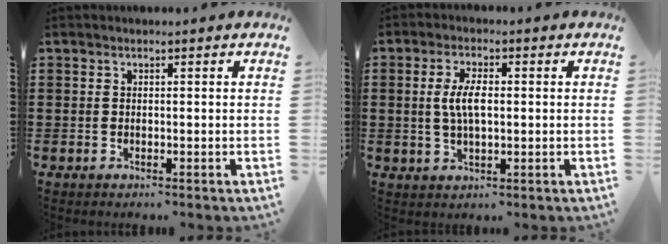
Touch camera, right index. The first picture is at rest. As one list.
[{"total": 5.1, "force": [0.4, 2.0, 4.7], "torque": [-0.107, 0.002, -0.001]}]